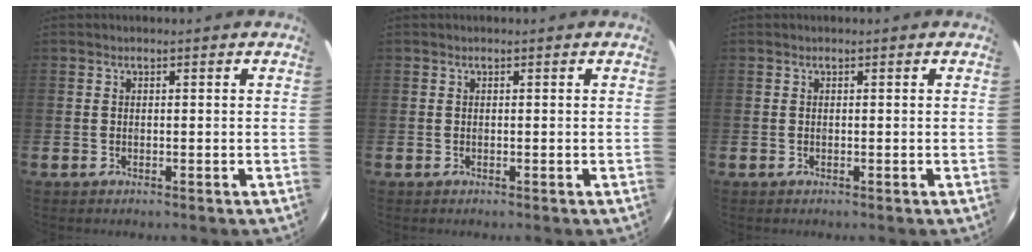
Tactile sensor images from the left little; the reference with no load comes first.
{"total": 0.0}
{"total": 0.0}